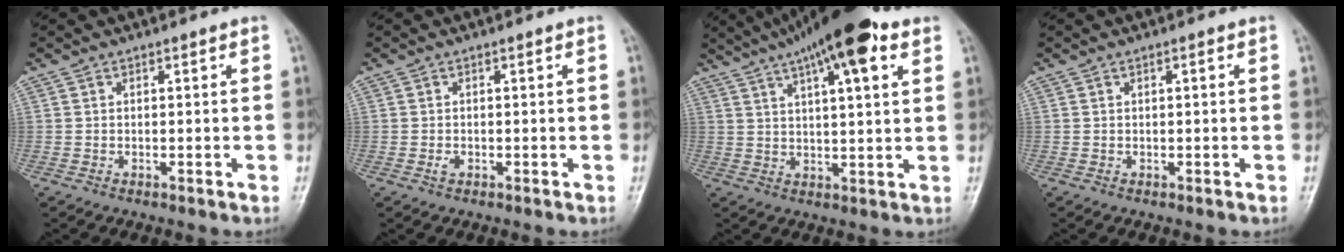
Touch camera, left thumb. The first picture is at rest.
{"total": 0.8, "force": [-0.2, 0.6, 0.6], "torque": [-0.007, 0.003, -0.002]}
{"total": 15.9, "force": [9.1, 4.3, 12.3], "torque": [-0.183, -0.003, 0.141]}
{"total": 0.6, "force": [0.2, 0.1, 0.6], "torque": [-0.011, 0.001, 0.002]}